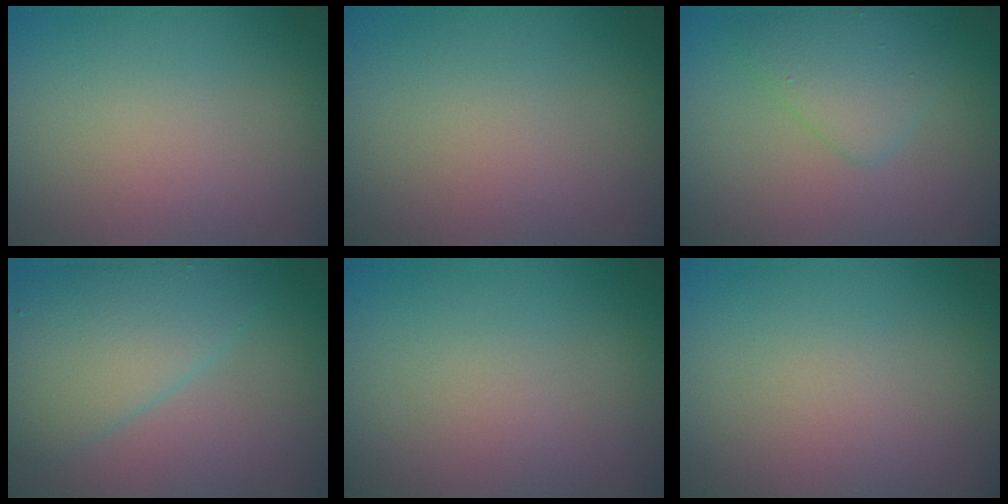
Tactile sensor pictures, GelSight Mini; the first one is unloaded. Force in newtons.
{"total": 0.0}
{"total": 3.0, "press": 3.0, "slide": 0.2}
{"total": 5.2, "press": 5.2, "slide": 0.2}
{"total": 0.0}
{"total": 0.0}